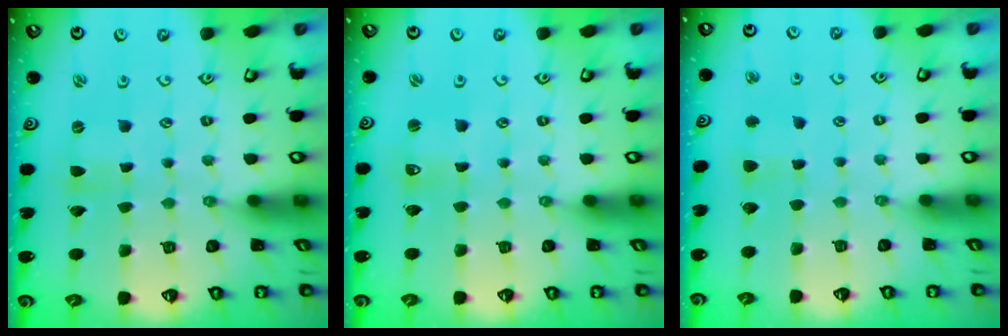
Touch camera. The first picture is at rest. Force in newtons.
{"total": 1.5, "press": 1.5, "slide": 0.3}
{"total": 2.7, "press": 2.6, "slide": 0.8}